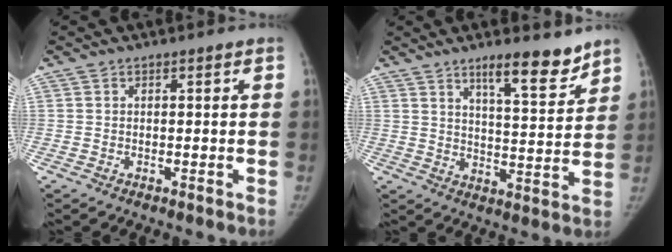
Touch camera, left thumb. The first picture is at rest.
{"total": 10.0, "force": [7.4, 2.2, 6.3], "torque": [-0.074, -0.059, 0.118]}